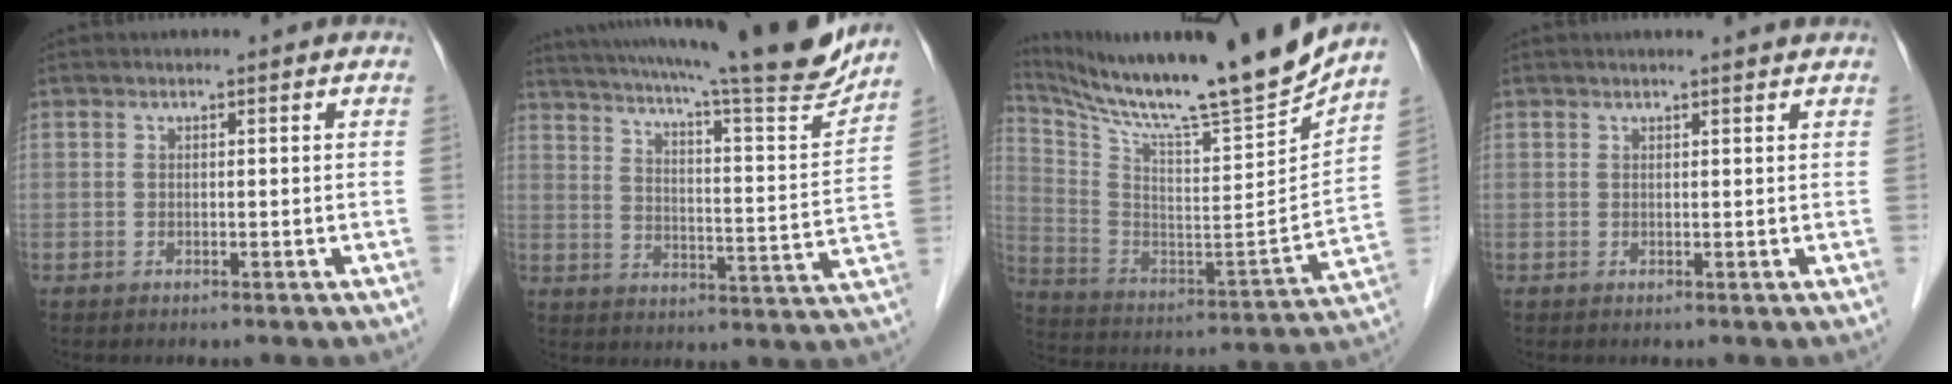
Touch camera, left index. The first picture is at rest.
{"total": 24.2, "force": [21.1, 0.4, 11.9], "torque": [-0.196, -0.041, 0.282]}
{"total": 22.7, "force": [20.1, -1.3, 10.4], "torque": [-0.194, -0.066, 0.326]}
{"total": 1.9, "force": [1.8, -0.4, 0.5], "torque": [-0.015, 0.001, 0.020]}